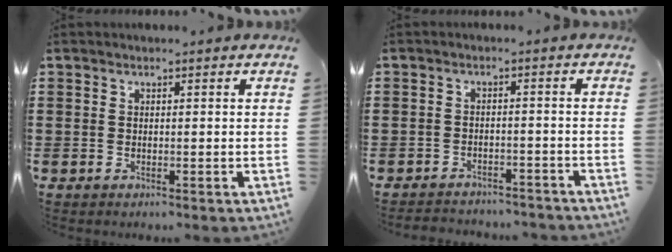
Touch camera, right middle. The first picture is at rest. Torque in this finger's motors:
{"motor_torque": [0.35, -0.32, 0.19, 0.04]}